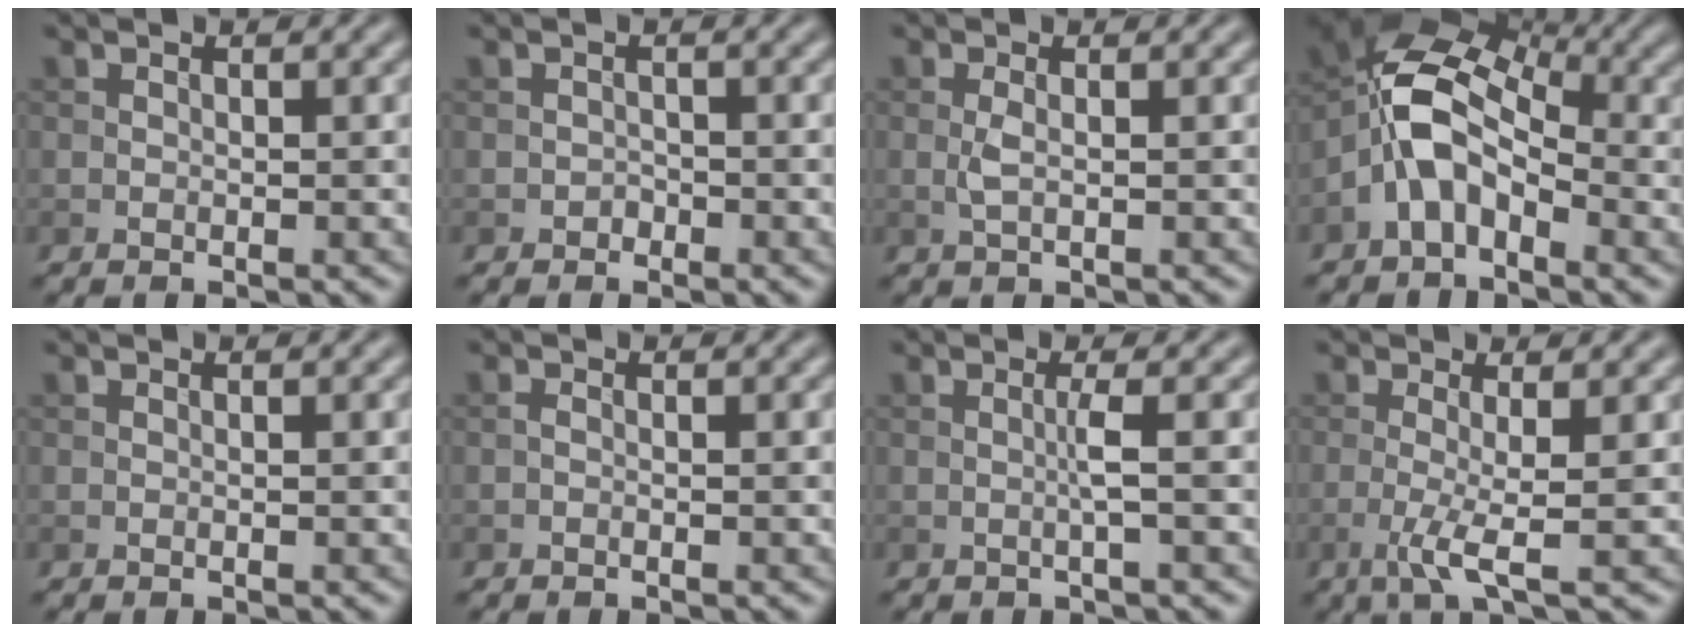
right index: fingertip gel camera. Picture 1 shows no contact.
{"total": 0.8, "force": [-0.5, 0.6, 0.2], "torque": [0.002, -0.001, -0.009]}
{"total": 1.3, "force": [-0.1, 0.4, 1.2], "torque": [-0.028, 0.000, -0.003]}
{"total": 7.1, "force": [-1.8, 4.5, 5.2], "torque": [-0.099, 0.017, -0.048]}
{"total": 0.0}
{"total": 0.5, "force": [-0.3, 0.2, 0.4], "torque": [-0.010, -0.001, -0.007]}
{"total": 1.4, "force": [-0.1, -0.1, 1.4], "torque": [-0.030, 0.002, -0.005]}
{"total": 3.2, "force": [-0.8, 0.4, 3.1], "torque": [-0.064, -0.007, -0.018]}